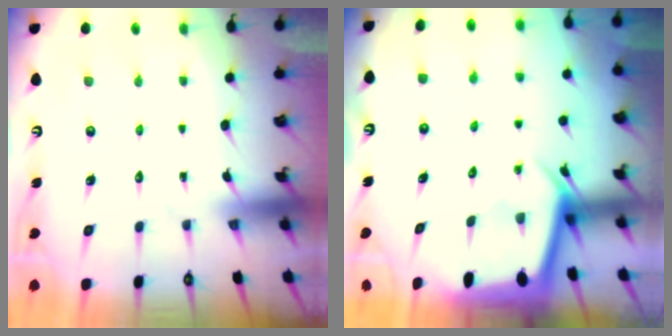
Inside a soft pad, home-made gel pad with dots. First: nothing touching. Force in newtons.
{"total": 2.6, "press": 2.6, "slide": 0.4}